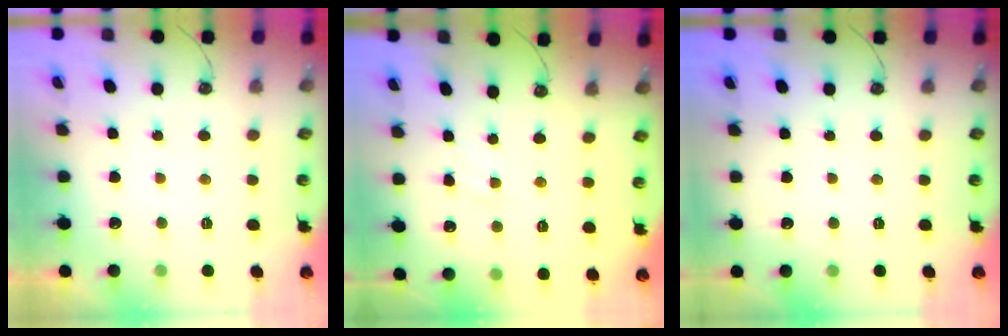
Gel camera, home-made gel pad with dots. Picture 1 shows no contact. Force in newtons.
{"total": 0.9, "press": 0.9, "slide": 0.2}
{"total": 0.0}